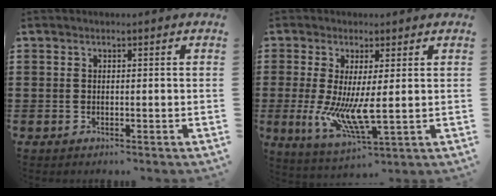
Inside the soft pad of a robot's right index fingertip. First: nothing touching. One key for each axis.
{"total": 7.5, "fx": 0.0, "fy": 1.8, "fz": 7.3, "tx": -0.141, "ty": -0.022, "tz": 0.004}